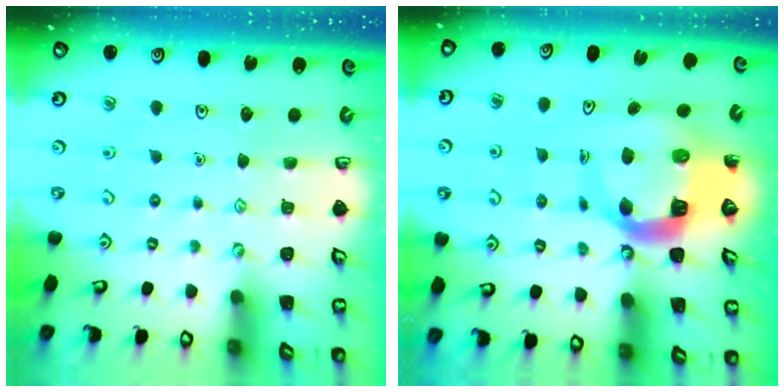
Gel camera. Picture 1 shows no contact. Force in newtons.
{"total": 9.8, "press": 9.8, "slide": 1.1}